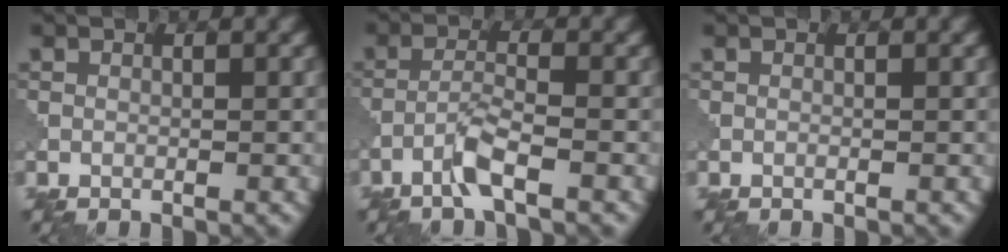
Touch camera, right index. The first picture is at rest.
{"total": 2.8, "force": [-1.8, 0.1, 2.1], "torque": [-0.046, 0.009, -0.043]}
{"total": 0.0}